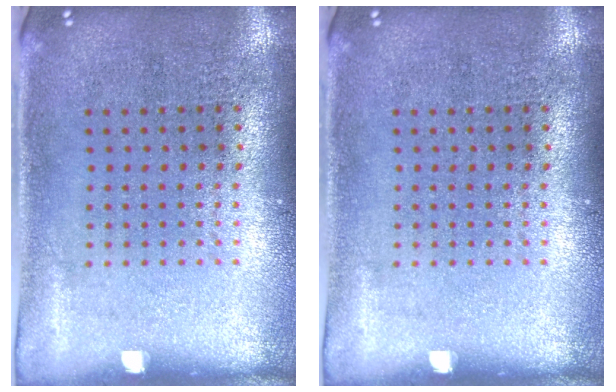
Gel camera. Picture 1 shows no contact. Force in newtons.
{"total": 0.0}